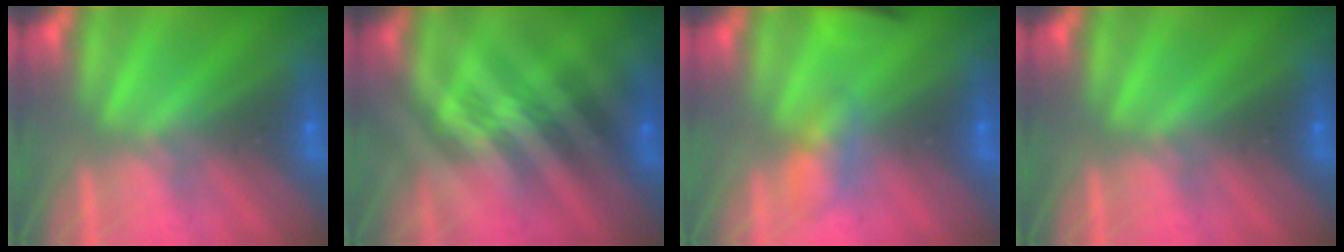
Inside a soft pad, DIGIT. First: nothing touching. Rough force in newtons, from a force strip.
{"total": 2.4}
{"total": 4.6}
{"total": 0.0}